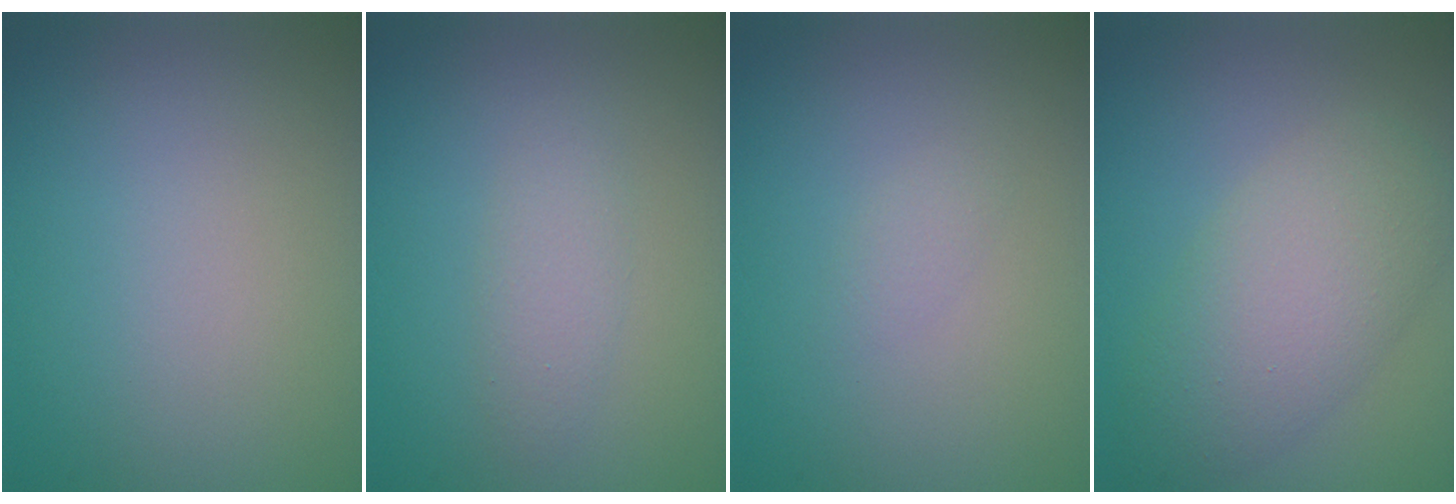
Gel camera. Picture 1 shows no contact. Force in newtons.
{"total": 1.8, "press": 1.8, "slide": 0.1}
{"total": 0.7, "press": 0.7, "slide": 0.0}
{"total": 6.2, "press": 6.2, "slide": 0.3}